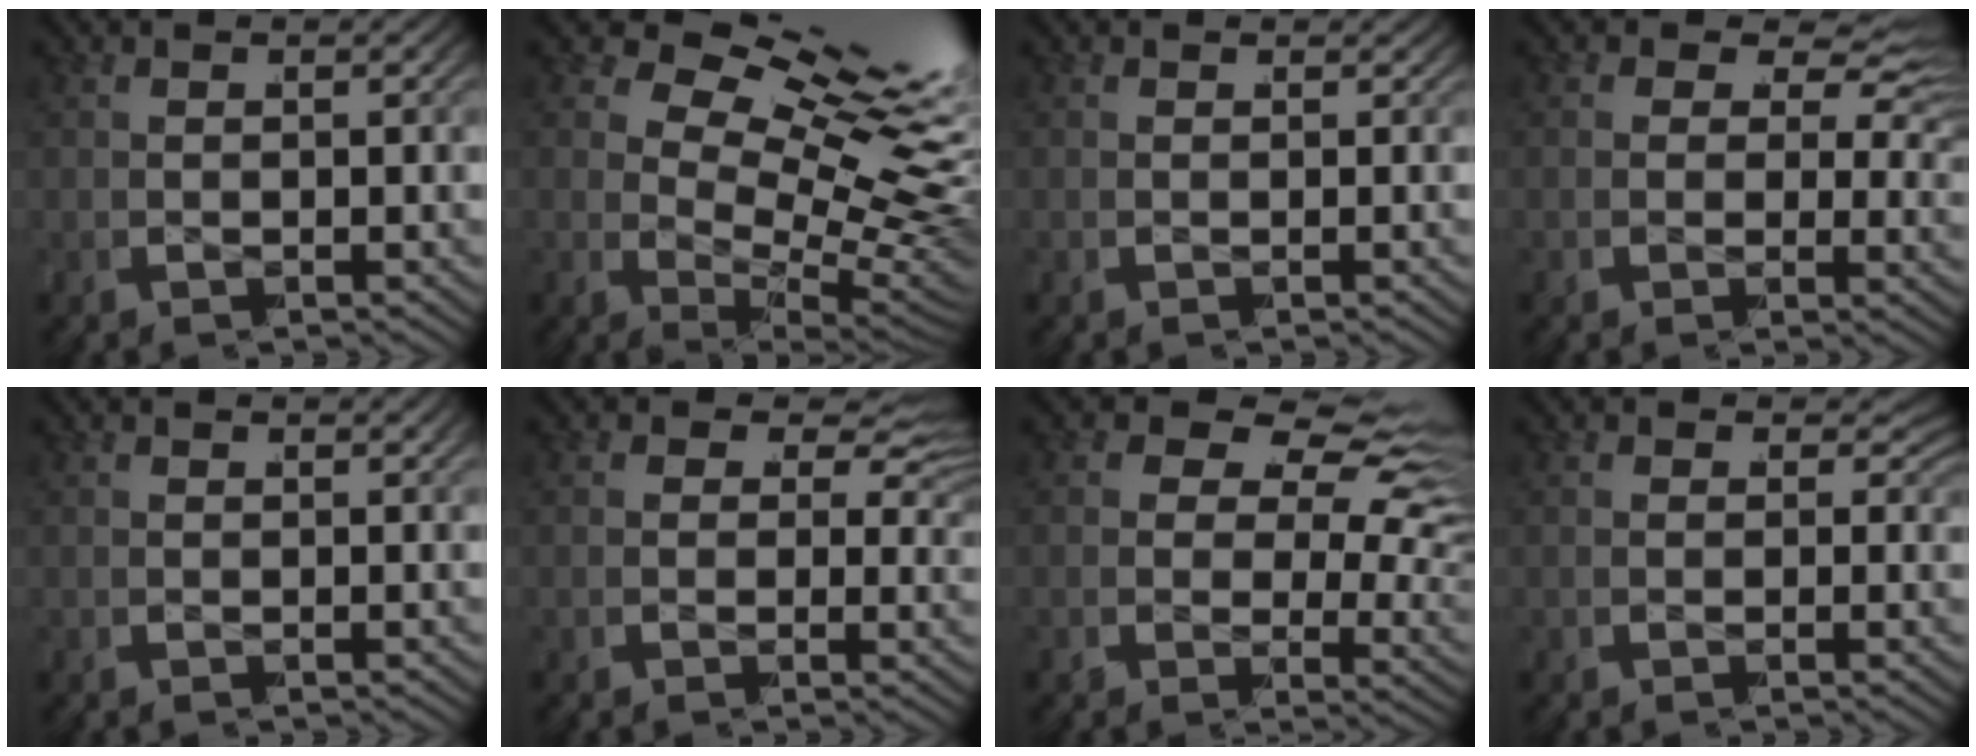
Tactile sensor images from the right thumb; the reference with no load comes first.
{"total": 14.4, "force": [1.1, 8.7, 11.4], "torque": [-0.189, -0.032, 0.028]}
{"total": 0.8, "force": [0.7, 0.5, 0.1], "torque": [-0.004, -0.003, 0.010]}
{"total": 5.7, "force": [1.4, 3.5, 4.3], "torque": [-0.056, 0.001, 0.017]}
{"total": 0.6, "force": [0.5, -0.3, -0.1], "torque": [0.005, 0.003, 0.007]}
{"total": 4.1, "force": [0.9, 2.5, 3.1], "torque": [-0.044, -0.005, 0.013]}
{"total": 10.0, "force": [1.7, 6.4, 7.6], "torque": [-0.118, -0.011, 0.025]}
{"total": 2.2, "force": [0.5, 1.4, 1.6], "torque": [-0.023, -0.007, 0.008]}